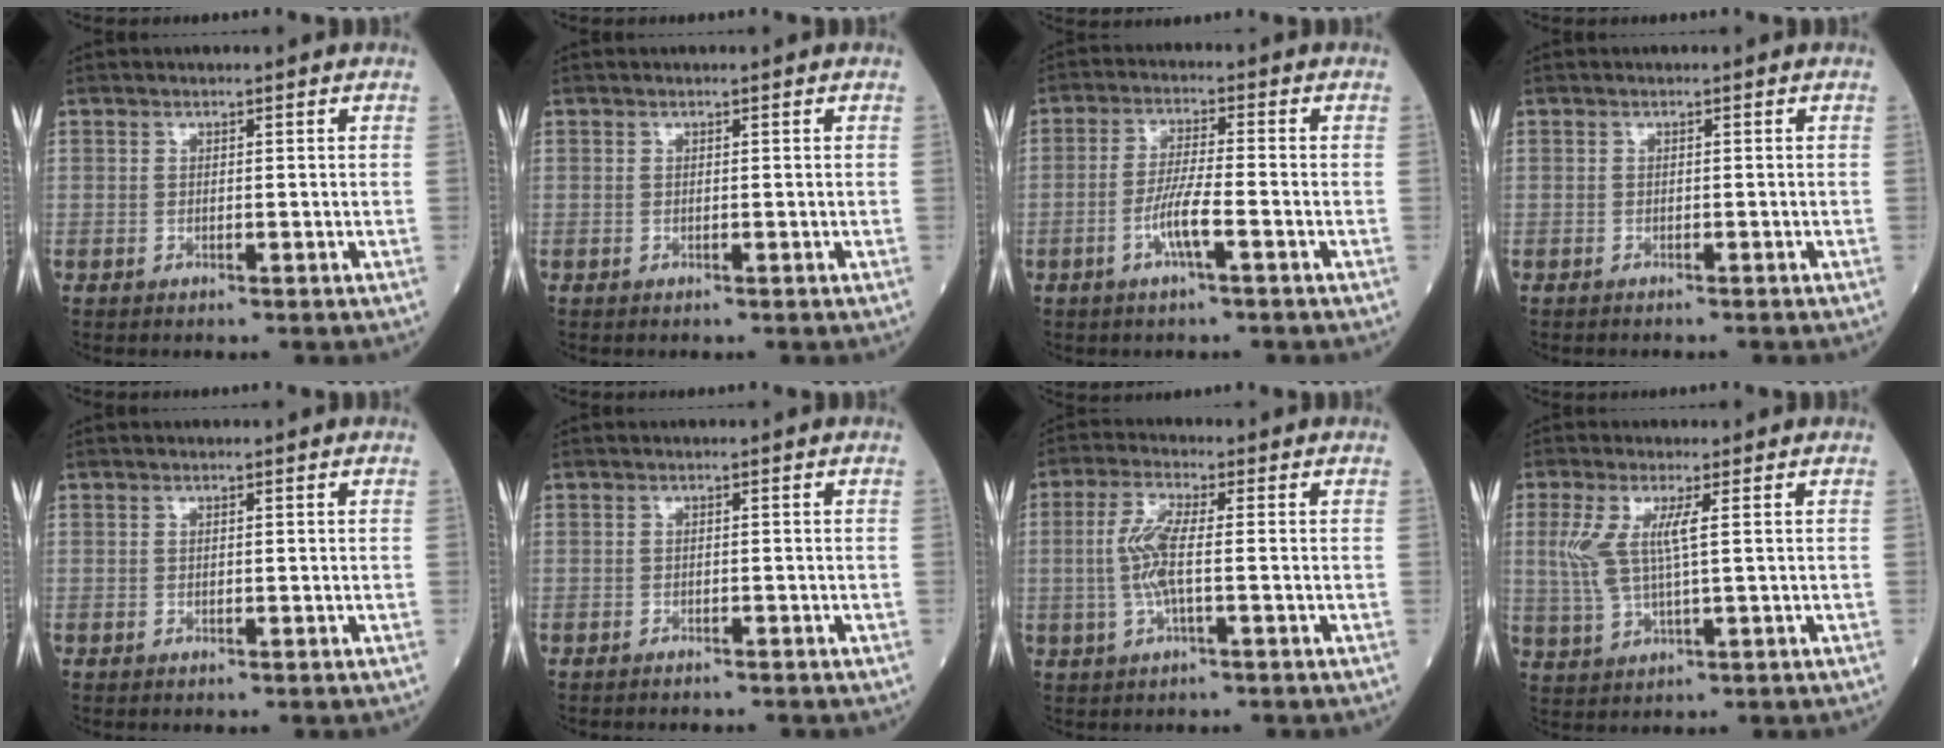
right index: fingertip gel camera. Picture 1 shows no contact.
{"total": 0.0}
{"total": 5.4, "force": [-2.1, 0.1, 5.0], "torque": [-0.101, -0.001, -0.044]}
{"total": 1.3, "force": [-1.2, 0.2, 0.4], "torque": [-0.008, -0.002, -0.016]}
{"total": 0.0}
{"total": 2.2, "force": [-2.0, 0.6, 0.5], "torque": [-0.012, -0.003, -0.024]}
{"total": 5.8, "force": [-0.3, 0.7, 5.8], "torque": [-0.130, 0.001, -0.010]}
{"total": 6.2, "force": [1.4, 1.0, 6.0], "torque": [-0.148, 0.001, 0.031]}